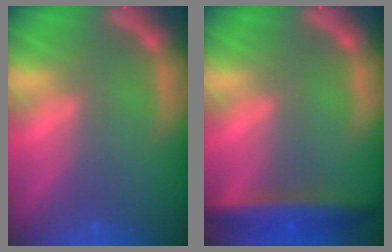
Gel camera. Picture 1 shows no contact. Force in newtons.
{"total": 5.0}